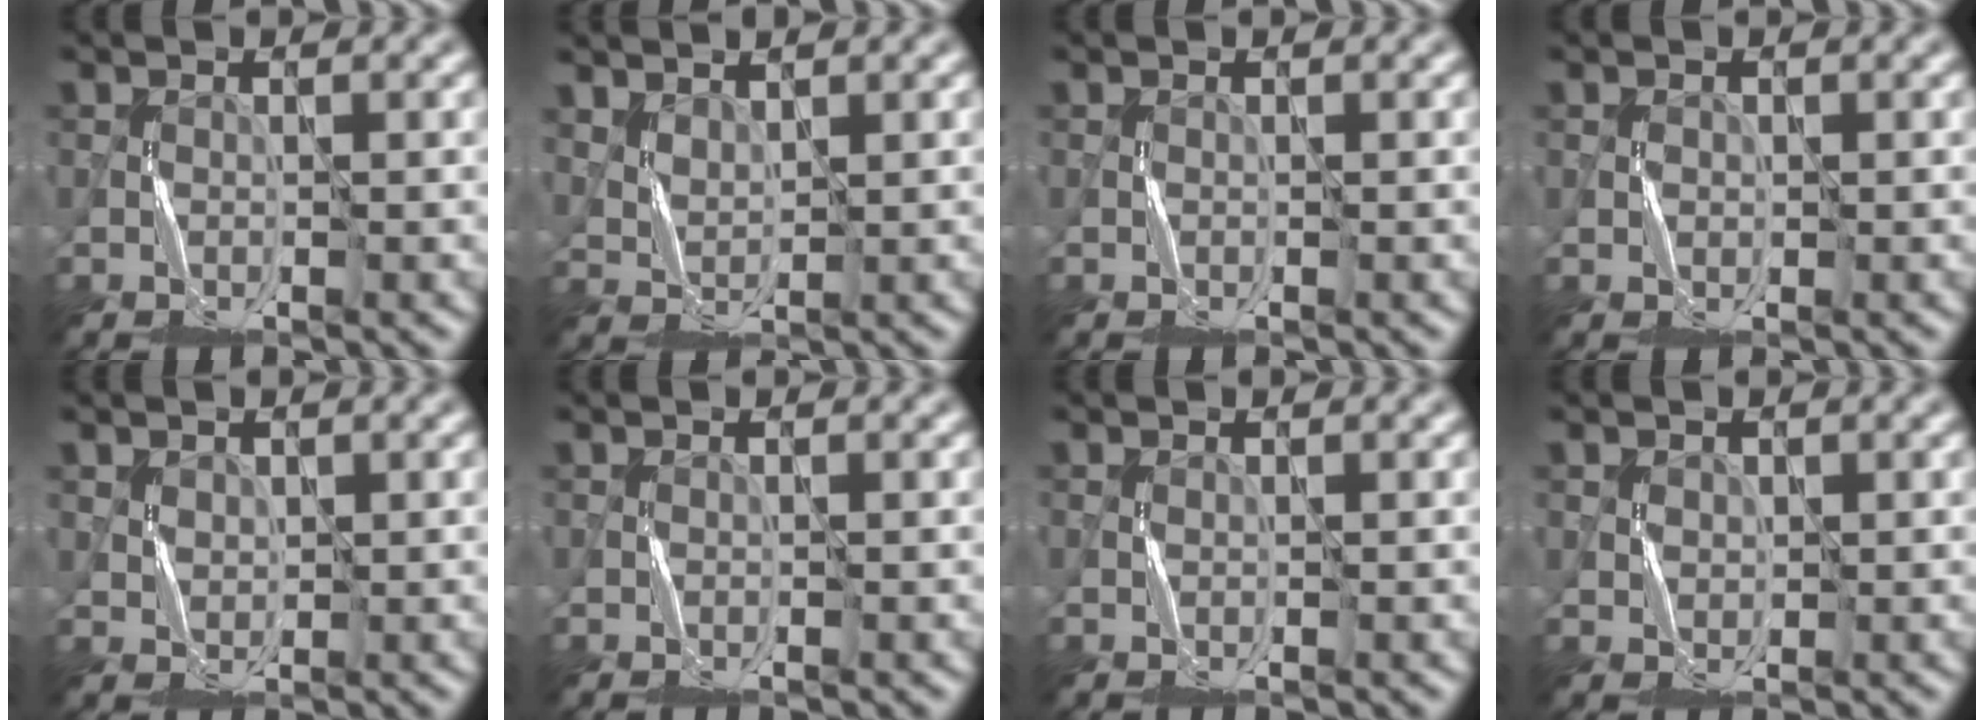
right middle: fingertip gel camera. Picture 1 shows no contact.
{"total": 2.2, "force": [1.7, 1.0, 1.0], "torque": [-0.031, 0.000, 0.041]}
{"total": 0.0}
{"total": 0.7, "force": [0.1, 0.7, -0.1], "torque": [0.000, 0.001, 0.004]}
{"total": 1.4, "force": [0.9, 1.1, 0.2], "torque": [-0.011, -0.001, 0.022]}
{"total": 0.0}
{"total": 0.0}
{"total": 1.2, "force": [0.6, 1.0, 0.0], "torque": [-0.006, 0.000, 0.016]}